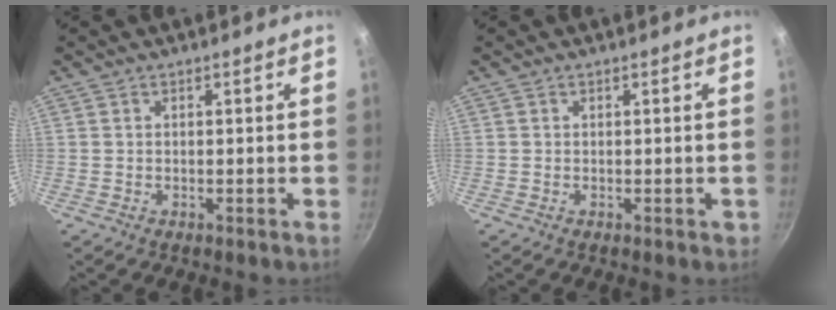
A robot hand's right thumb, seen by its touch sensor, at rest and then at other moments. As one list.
[{"total": 0.6, "force": [-0.1, 0.5, 0.4], "torque": [0.002, 0.002, -0.002]}]